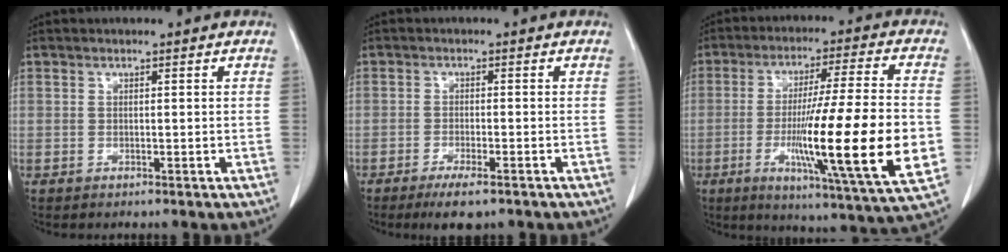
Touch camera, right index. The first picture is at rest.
{"total": 4.8, "force": [-3.3, 0.9, 3.4], "torque": [-0.056, -0.010, -0.050]}
{"total": 21.4, "force": [-4.1, -0.1, 21.0], "torque": [-0.321, -0.024, -0.068]}